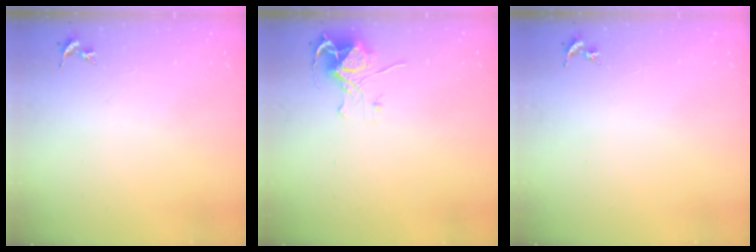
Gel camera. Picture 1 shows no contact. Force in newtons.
{"total": 8.0, "press": 8.0, "slide": 0.6}
{"total": 0.0}